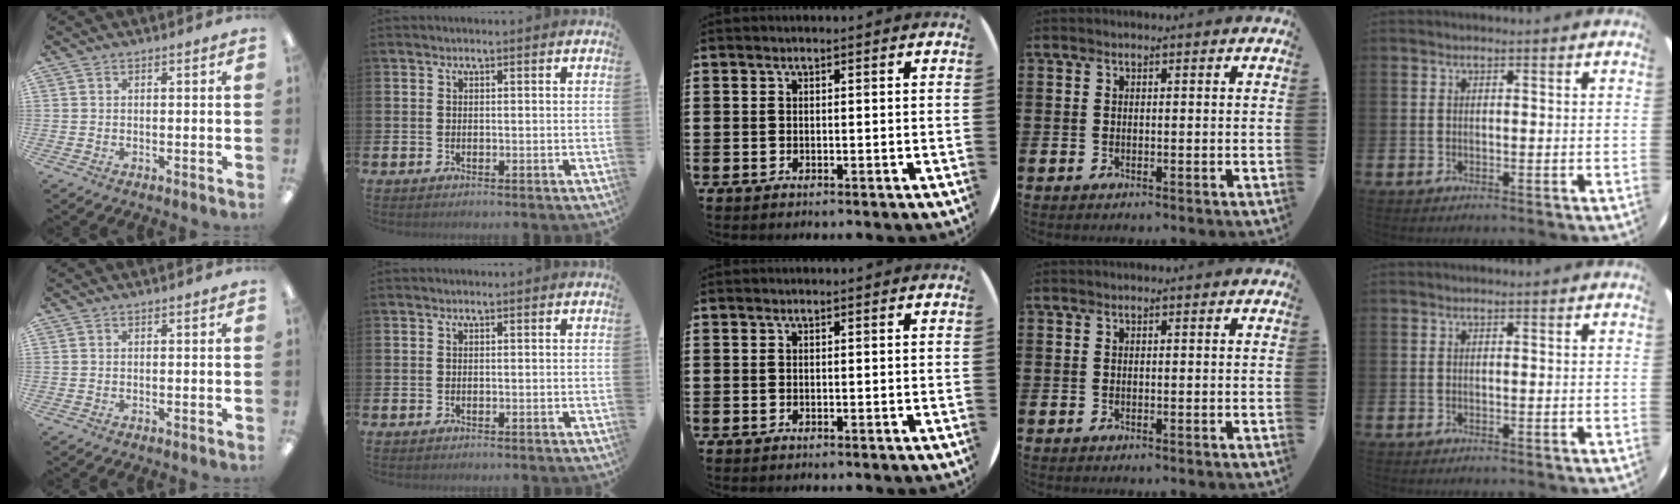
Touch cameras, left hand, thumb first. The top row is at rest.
{}